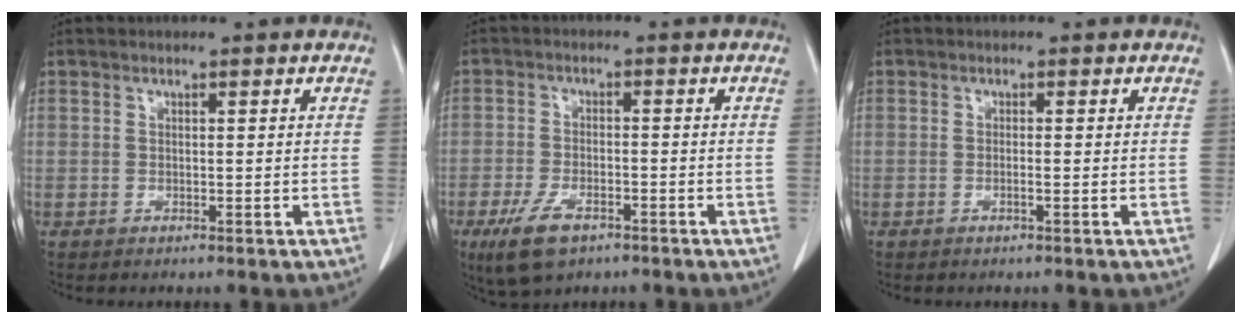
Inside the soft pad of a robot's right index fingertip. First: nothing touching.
{"total": 6.6, "force": [-3.9, 3.1, 4.3], "torque": [-0.094, -0.008, -0.065]}
{"total": 0.7, "force": [-0.3, -0.1, 0.7], "torque": [-0.012, 0.001, -0.006]}